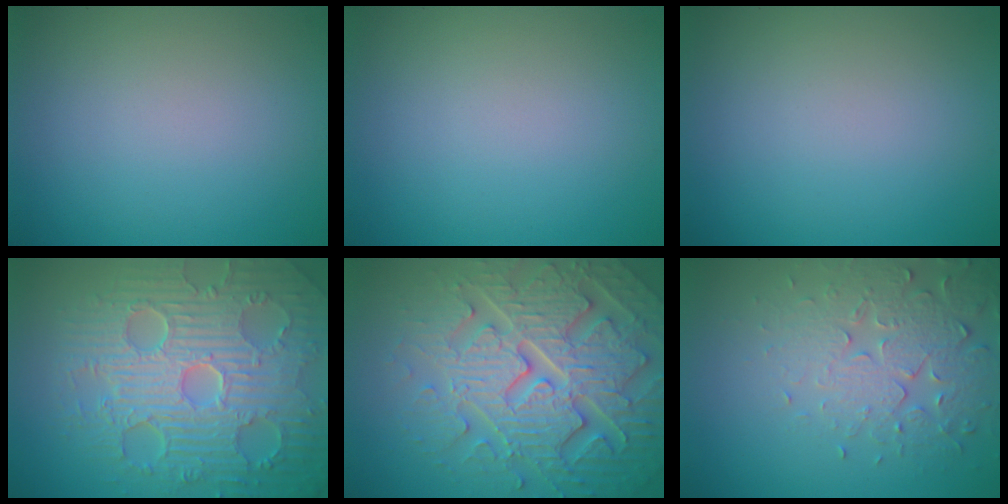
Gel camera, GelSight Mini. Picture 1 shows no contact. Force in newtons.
{"total": 0.0}
{"total": 0.0}
{"total": 10.3, "press": 7.0, "slide": 7.6}
{"total": 7.8, "press": 7.6, "slide": 2.0}
{"total": 4.2, "press": 4.2, "slide": 0.5}